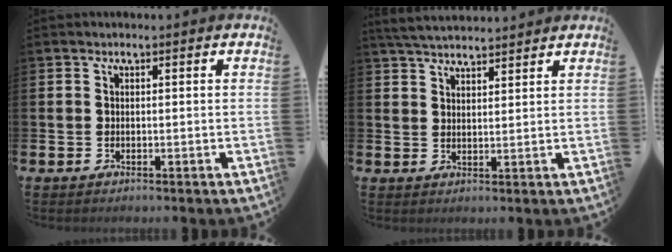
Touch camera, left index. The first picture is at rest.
{"total": 4.2, "force": [4.1, 0.5, 0.6], "torque": [-0.016, -0.019, 0.075]}